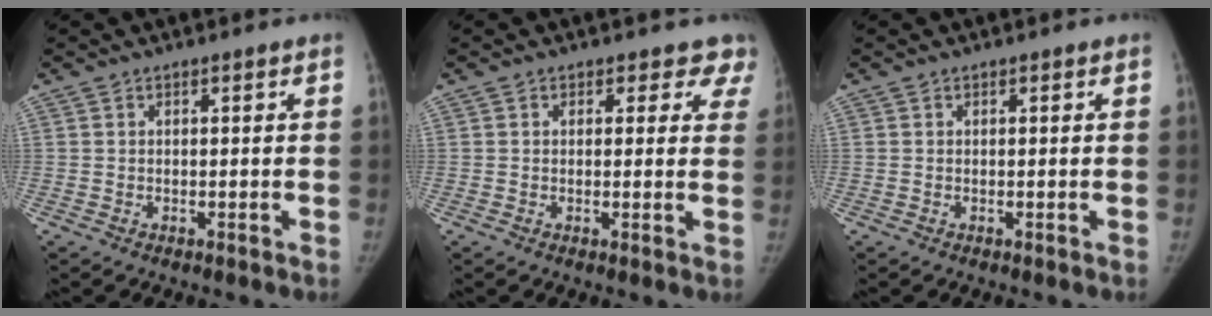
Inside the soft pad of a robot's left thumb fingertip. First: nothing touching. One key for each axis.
{"total": 4.8, "fx": 3.8, "fy": 2.8, "fz": 0.5, "tx": 0.046, "ty": -0.011, "tz": 0.020}
{"total": 0.0}